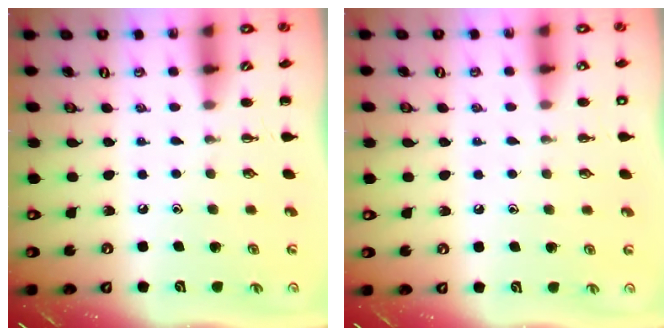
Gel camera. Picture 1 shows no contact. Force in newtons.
{"total": 1.4, "press": 1.4, "slide": 0.1}